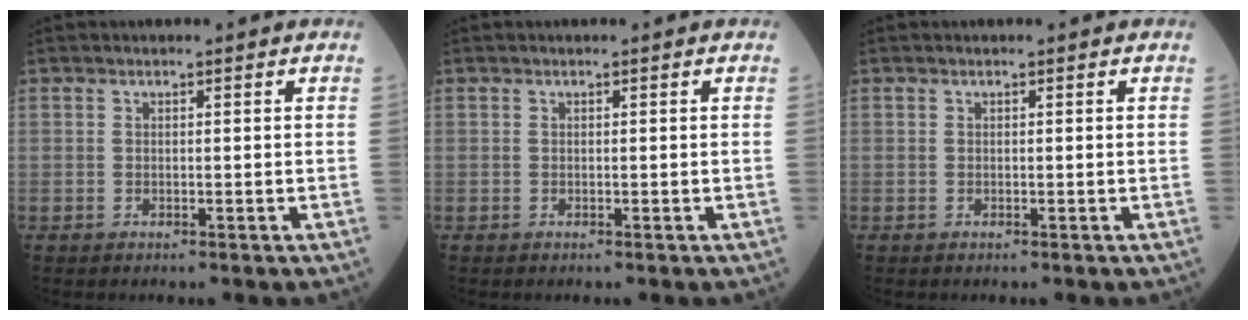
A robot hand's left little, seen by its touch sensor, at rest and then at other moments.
{"total": 0.0}
{"total": 0.0}